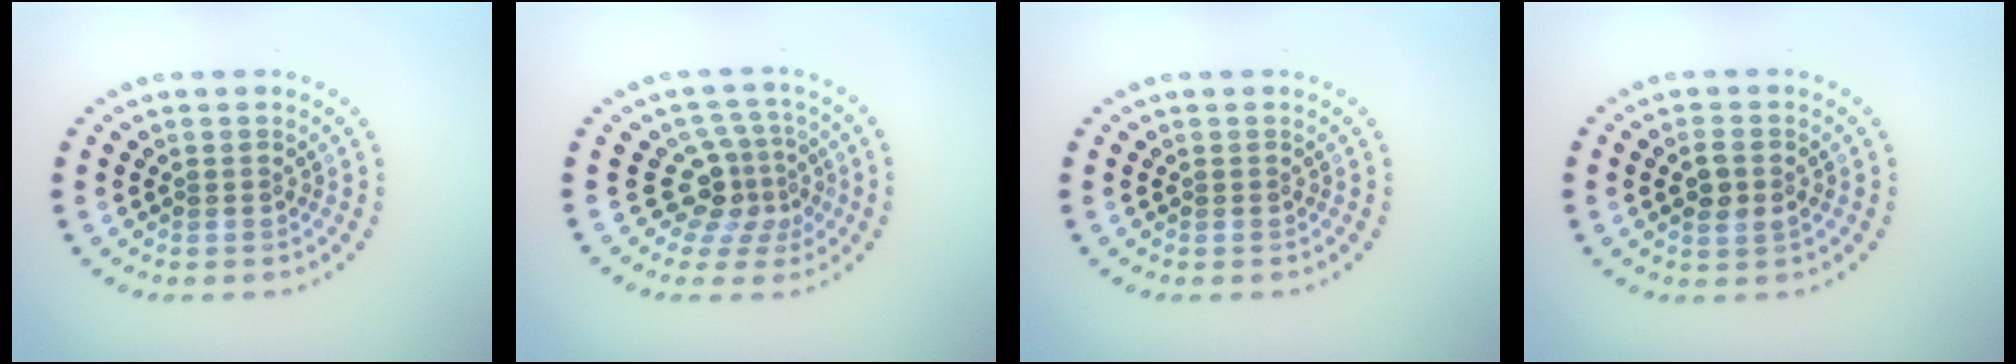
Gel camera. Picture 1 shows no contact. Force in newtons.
{"total": 3.8, "press": 2.7, "slide": 2.8}
{"total": 0.0}
{"total": 2.1, "press": 2.0, "slide": 0.5}